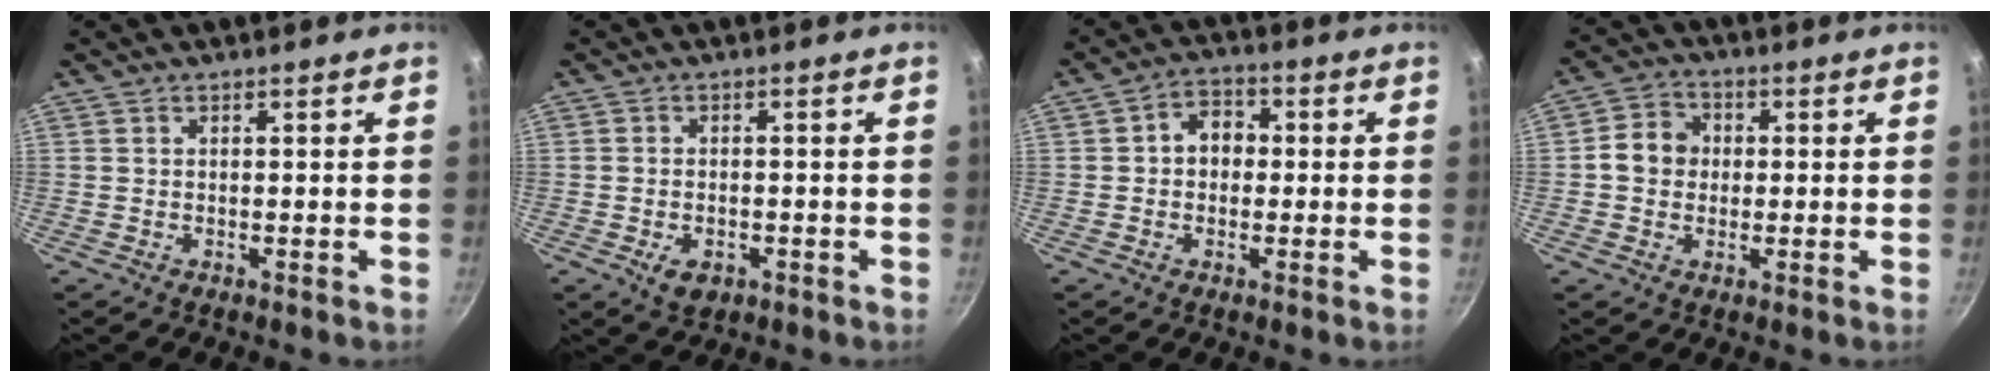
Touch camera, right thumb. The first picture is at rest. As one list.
[{"total": 4.2, "force": [-1.6, 2.8, 2.7], "torque": [-0.041, 0.007, -0.021]}, {"total": 5.2, "force": [-0.3, 4.2, 3.1], "torque": [-0.017, 0.015, -0.017]}, {"total": 6.6, "force": [0.2, 5.8, 3.1], "torque": [-0.026, 0.013, -0.012]}]